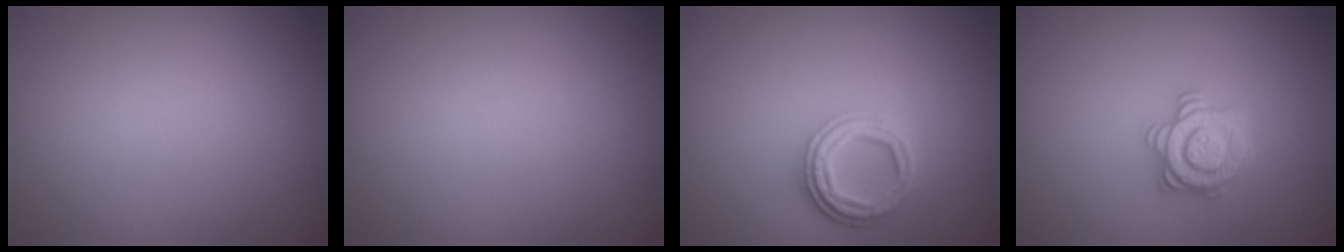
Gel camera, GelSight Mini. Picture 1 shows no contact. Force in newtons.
{"total": 0.0}
{"total": 3.9, "press": 3.0, "slide": 2.5}
{"total": 2.8, "press": 2.7, "slide": 0.7}